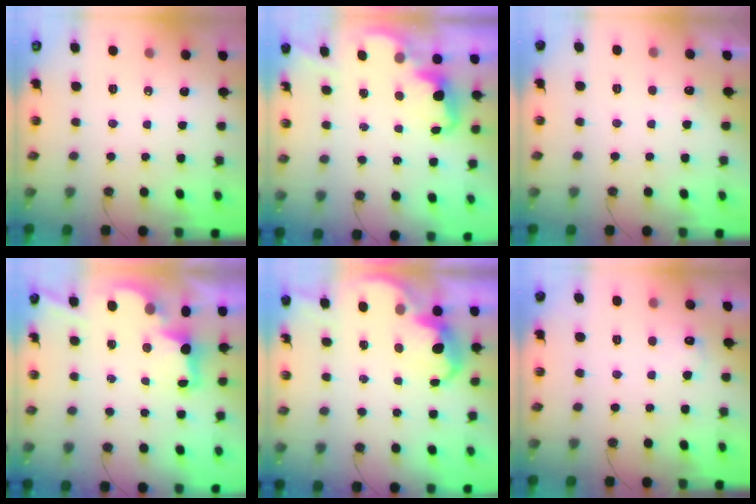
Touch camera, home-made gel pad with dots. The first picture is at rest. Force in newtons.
{"total": 2.3, "press": 2.2, "slide": 0.7}
{"total": 2.6, "press": 2.4, "slide": 1.0}
{"total": 2.5, "press": 2.4, "slide": 0.7}
{"total": 3.8, "press": 3.6, "slide": 1.0}
{"total": 5.0, "press": 4.8, "slide": 1.3}